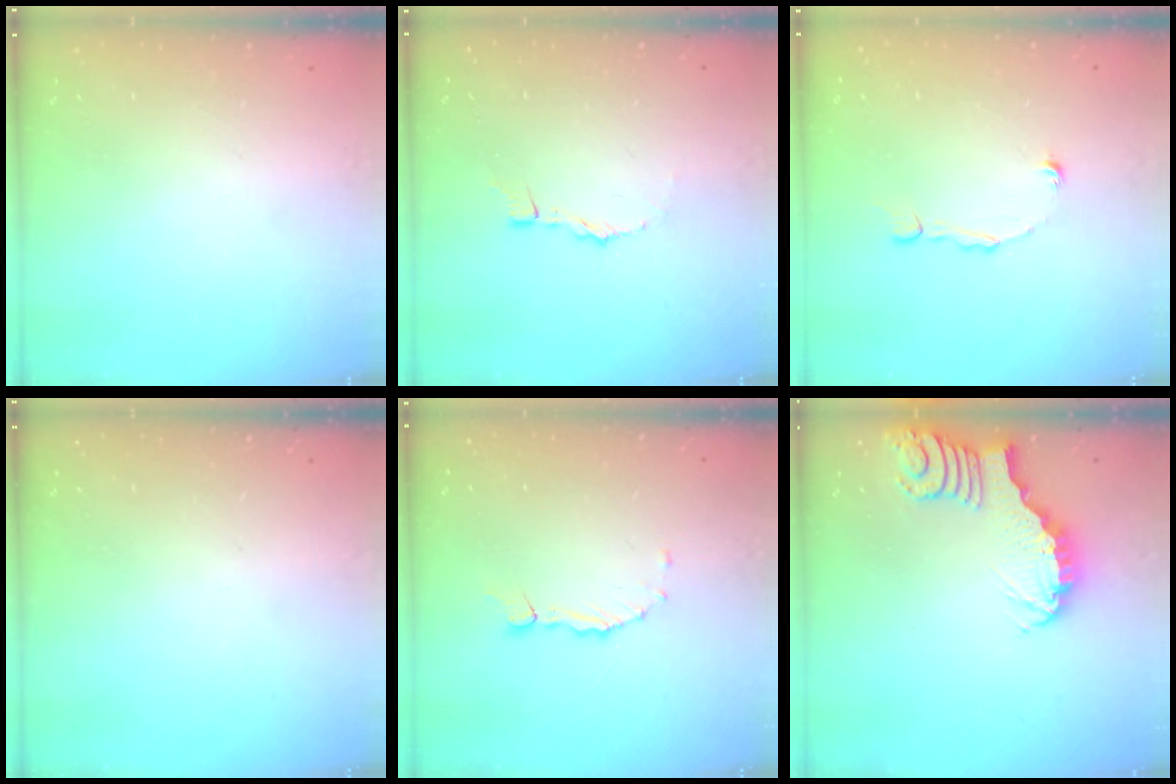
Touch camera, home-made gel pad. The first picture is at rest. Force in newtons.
{"total": 2.5, "press": 2.5, "slide": 0.2}
{"total": 2.8, "press": 2.8, "slide": 0.1}
{"total": 0.0}
{"total": 1.7, "press": 1.7, "slide": 0.2}
{"total": 3.1, "press": 3.1, "slide": 0.1}